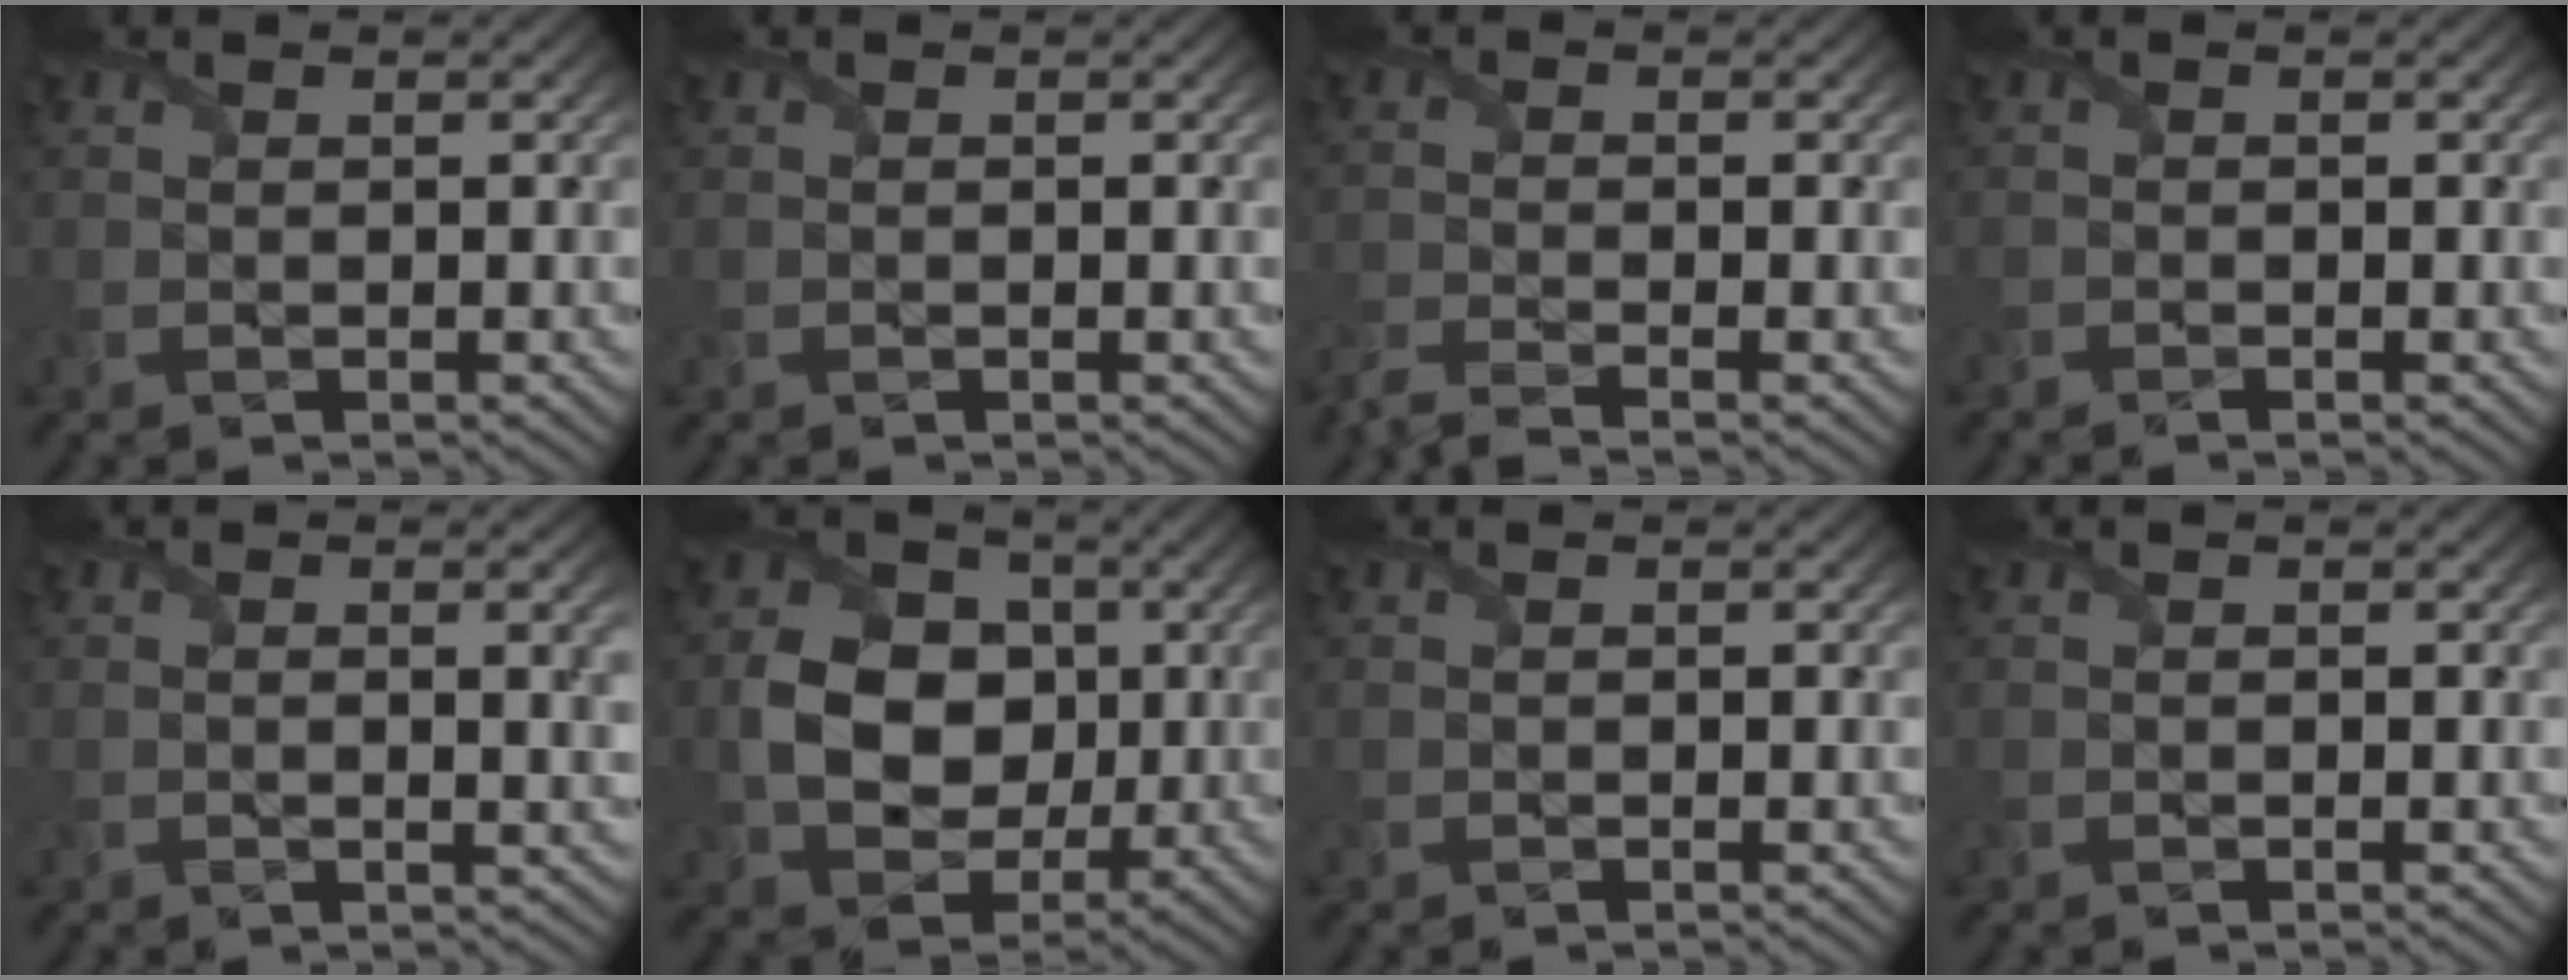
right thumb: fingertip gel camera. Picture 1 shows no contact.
{"total": 0.0}
{"total": 3.2, "force": [-2.7, 0.4, 1.7], "torque": [-0.039, -0.011, -0.069]}
{"total": 0.6, "force": [-0.6, 0.0, 0.0], "torque": [-0.001, -0.002, -0.014]}
{"total": 3.9, "force": [0.3, 1.0, 3.8], "torque": [-0.061, 0.004, 0.004]}
{"total": 9.2, "force": [0.0, 7.4, 5.5], "torque": [-0.114, 0.001, -0.007]}
{"total": 0.0}
{"total": 0.0}